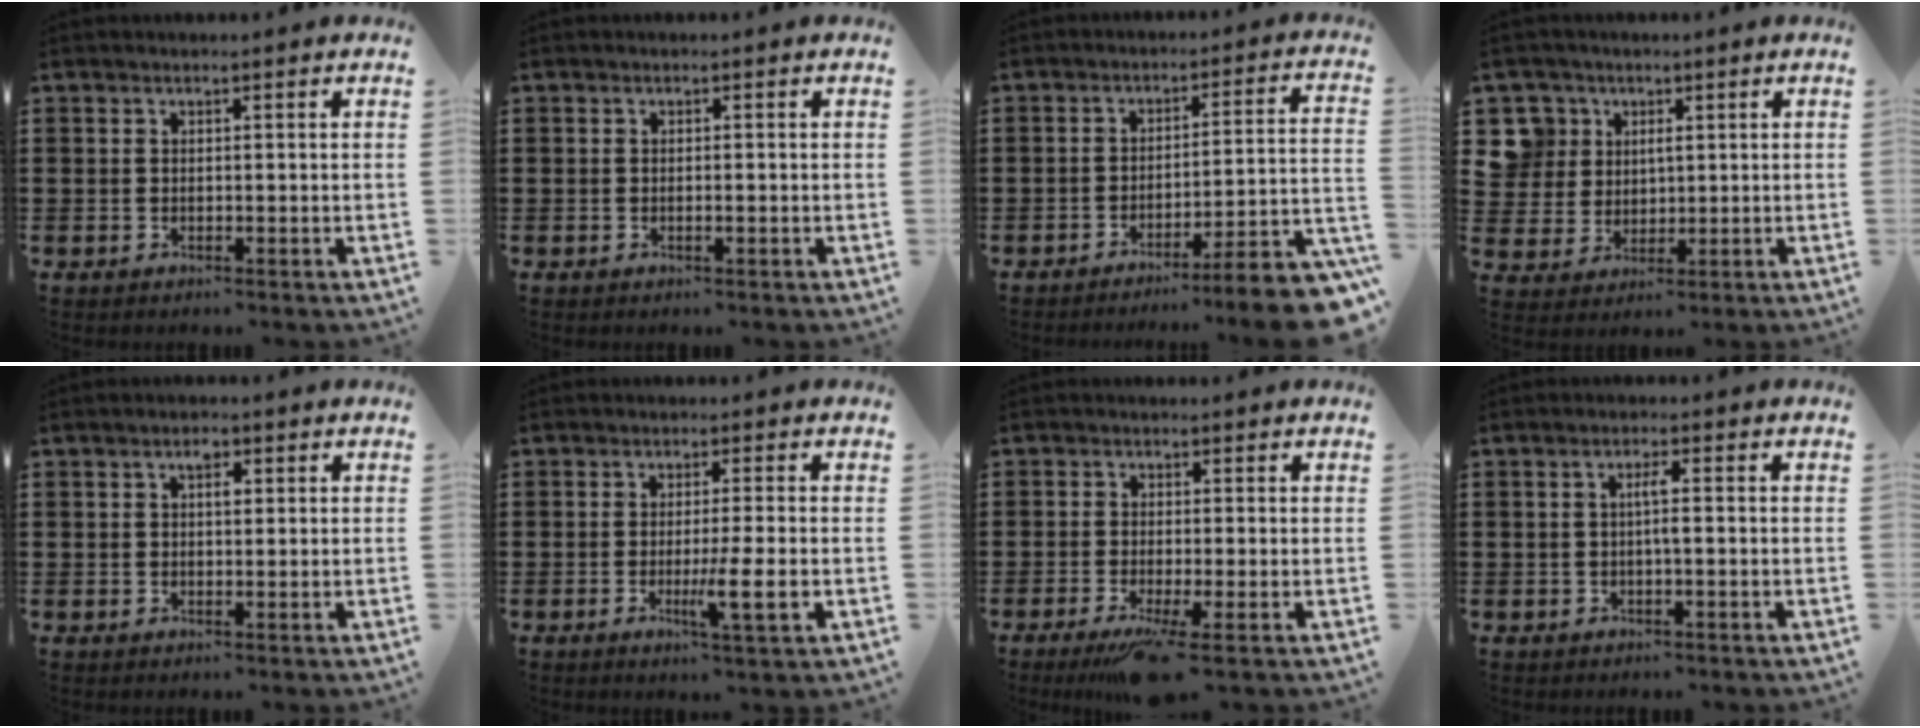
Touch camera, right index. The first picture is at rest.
{"total": 0.6, "force": [-0.2, 0.1, 0.5], "torque": [-0.009, -0.003, -0.003]}
{"total": 6.3, "force": [-5.2, -0.3, 3.7], "torque": [-0.057, -0.015, -0.100]}
{"total": 6.5, "force": [2.4, 5.9, 0.8], "torque": [-0.059, 0.013, 0.047]}
{"total": 2.1, "force": [0.8, 1.1, 1.6], "torque": [-0.028, 0.004, 0.011]}
{"total": 5.9, "force": [-1.5, 0.0, 5.7], "torque": [-0.093, -0.016, -0.025]}
{"total": 4.2, "force": [-2.0, 0.1, 3.7], "torque": [-0.074, -0.019, -0.034]}
{"total": 2.1, "force": [-0.2, 0.2, 2.1], "torque": [-0.039, 0.000, -0.005]}